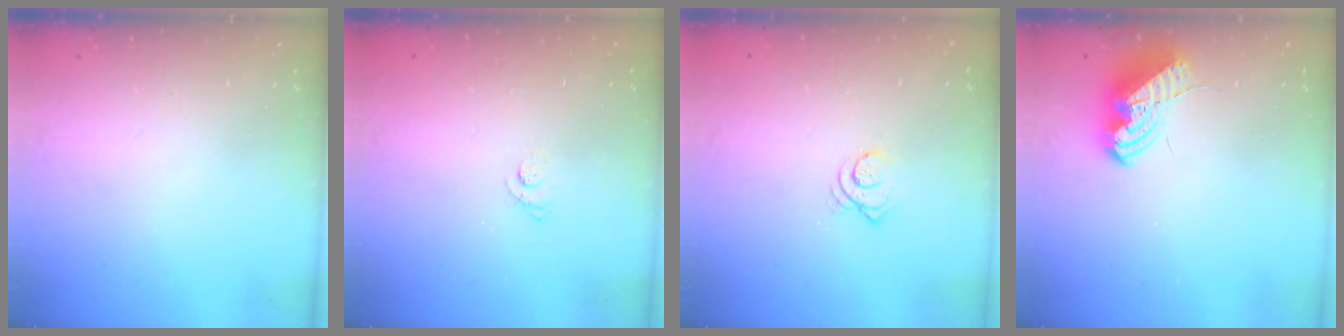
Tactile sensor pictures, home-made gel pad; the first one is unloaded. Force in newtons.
{"total": 2.2, "press": 2.2, "slide": 0.3}
{"total": 3.5, "press": 3.5, "slide": 0.1}
{"total": 8.9, "press": 8.8, "slide": 1.3}